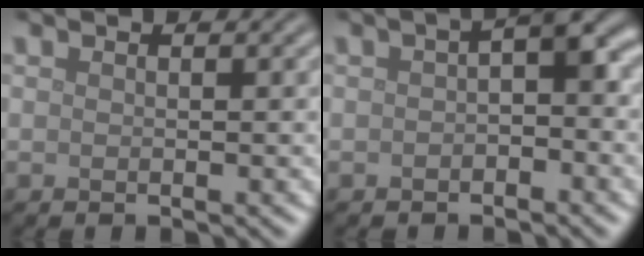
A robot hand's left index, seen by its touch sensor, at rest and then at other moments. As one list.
[{"total": 3.0, "force": [-0.2, 1.2, 2.8], "torque": [-0.039, 0.013, -0.009]}]